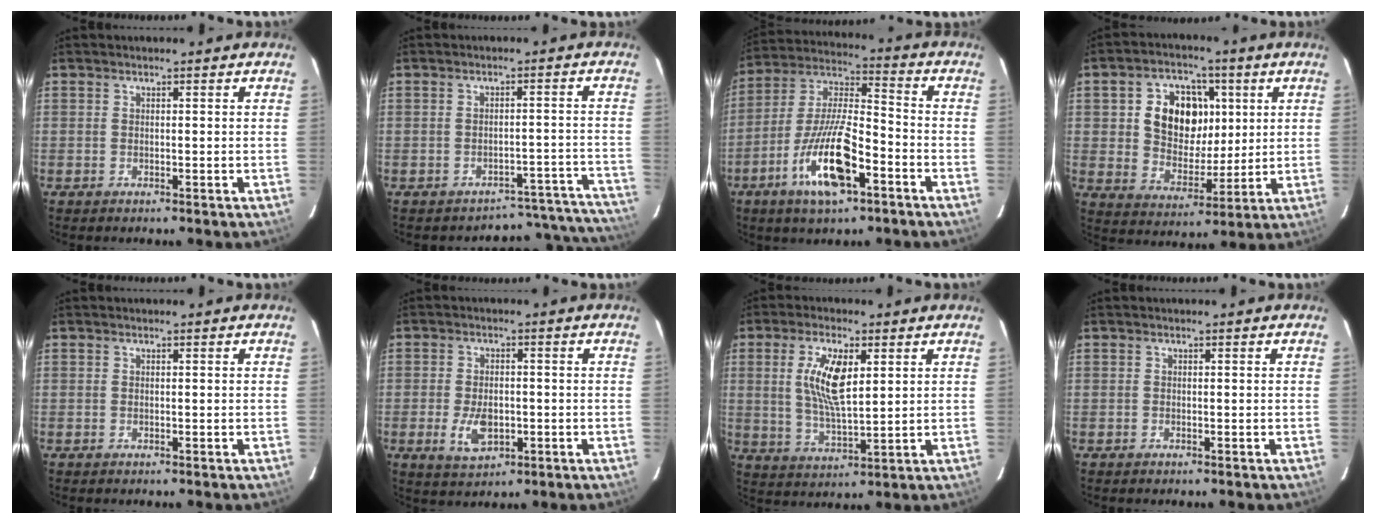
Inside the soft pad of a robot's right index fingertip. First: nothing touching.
{"total": 13.7, "force": [-13.2, 3.6, 0.4], "torque": [0.031, 0.059, -0.154]}
{"total": 15.7, "force": [-7.5, 4.7, 12.9], "torque": [-0.269, -0.011, -0.142]}
{"total": 13.2, "force": [3.2, 10.0, 8.0], "torque": [-0.164, 0.022, 0.065]}
{"total": 0.0}
{"total": 6.6, "force": [-1.9, 4.0, 5.0], "torque": [-0.102, -0.009, -0.025]}
{"total": 9.6, "force": [2.7, 3.4, 8.6], "torque": [-0.167, 0.002, 0.054]}
{"total": 0.0}